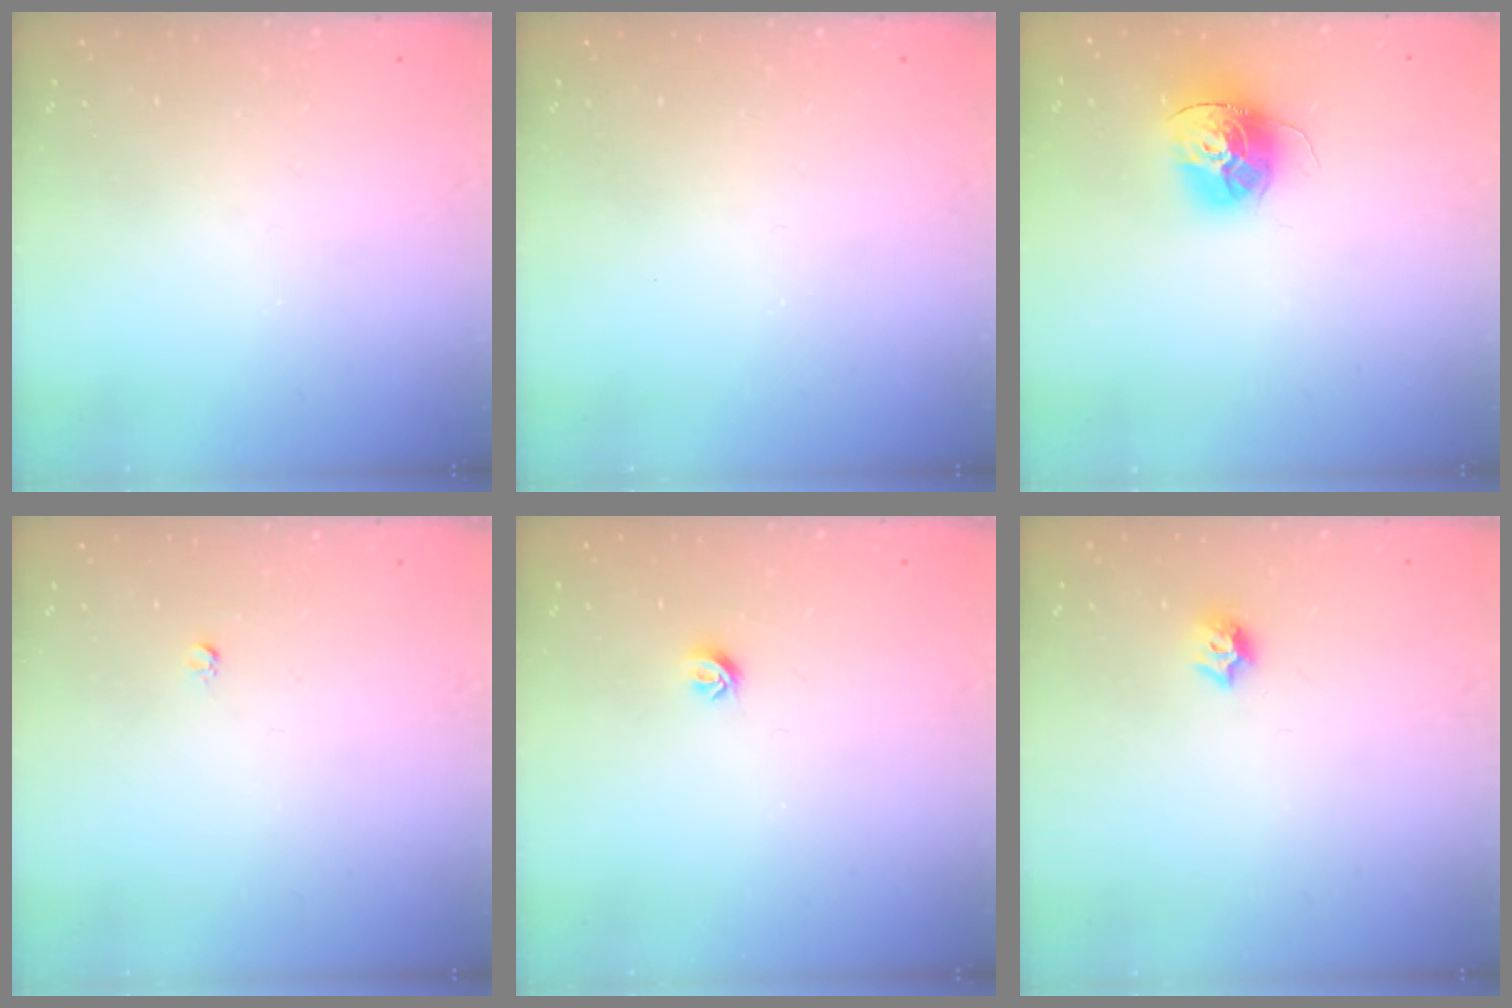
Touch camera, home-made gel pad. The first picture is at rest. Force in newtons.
{"total": 0.0}
{"total": 13.7, "press": 13.7, "slide": 1.2}
{"total": 2.5, "press": 2.5, "slide": 0.2}
{"total": 4.9, "press": 4.8, "slide": 0.9}
{"total": 6.3, "press": 6.3, "slide": 0.2}